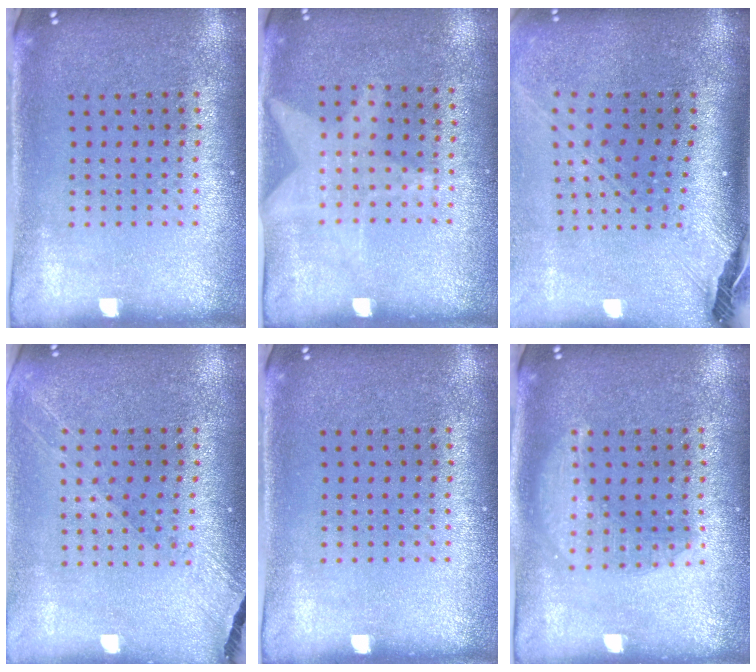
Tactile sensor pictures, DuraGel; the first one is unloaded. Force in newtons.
{"total": 1.3, "press": 0.9, "slide": 0.9}
{"total": 2.8, "press": 2.0, "slide": 2.0}
{"total": 1.2, "press": 1.2, "slide": 0.2}
{"total": 0.0}
{"total": 2.4, "press": 2.4, "slide": 0.3}